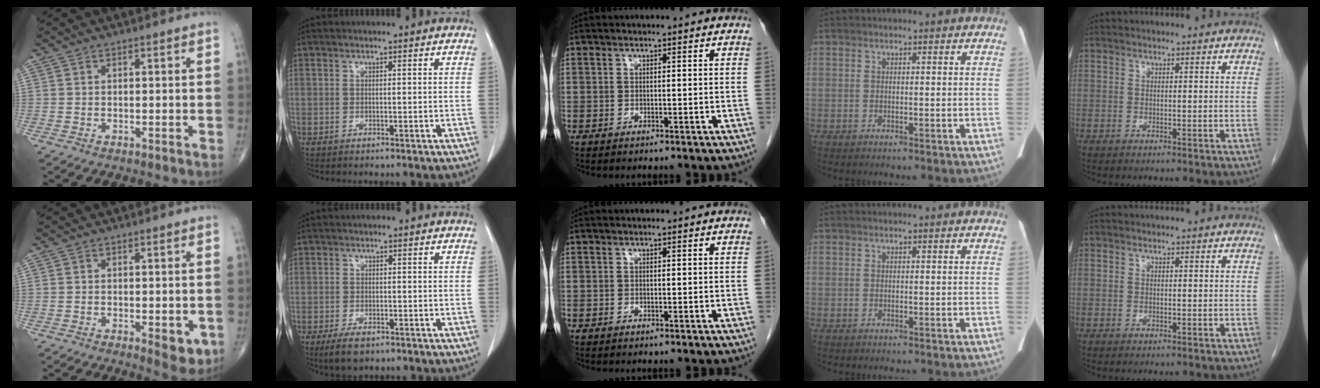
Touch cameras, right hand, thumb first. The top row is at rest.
{"thumb": {"total": 5.3, "force": [-1.5, 2.2, 4.5], "torque": [-0.043, -0.008, -0.015]}, "index": {"total": 3.7, "force": [-2.4, 1.8, 2.2], "torque": [-0.046, -0.006, -0.035]}}